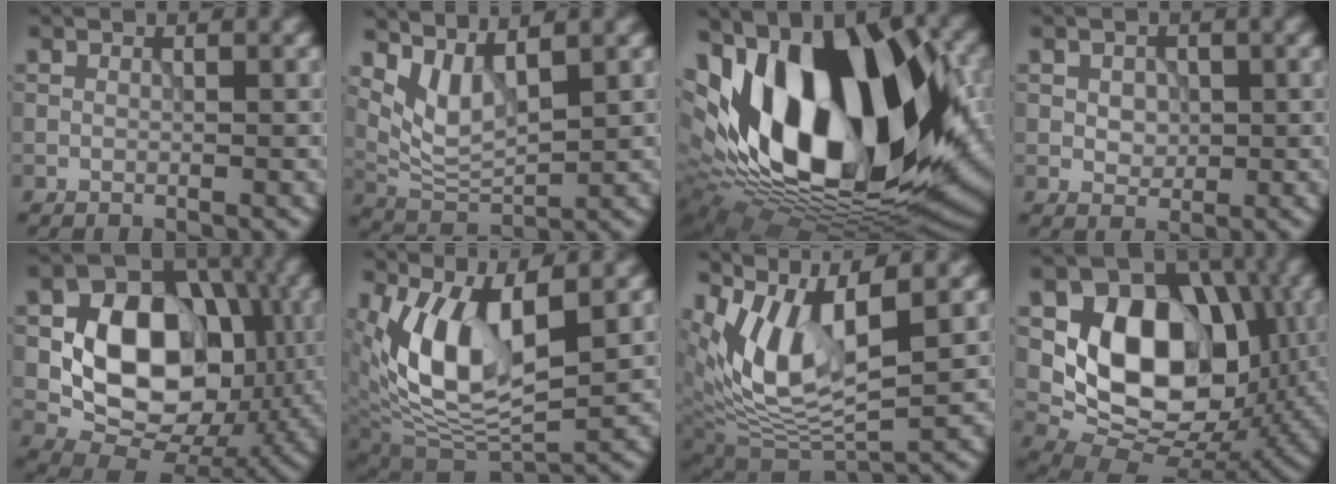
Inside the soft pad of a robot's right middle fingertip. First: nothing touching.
{"total": 4.4, "force": [2.4, 1.8, 3.2], "torque": [-0.071, -0.015, 0.051]}
{"total": 18.5, "force": [1.6, 10.0, 15.6], "torque": [-0.256, 0.003, 0.012]}
{"total": 1.9, "force": [0.2, 1.5, 1.2], "torque": [-0.025, 0.000, 0.000]}
{"total": 12.0, "force": [0.0, 8.8, 8.1], "torque": [-0.129, -0.001, -0.002]}
{"total": 8.6, "force": [2.0, 4.0, 7.4], "torque": [-0.150, -0.016, 0.038]}
{"total": 8.6, "force": [3.3, 3.3, 7.2], "torque": [-0.145, -0.009, 0.068]}
{"total": 11.7, "force": [1.4, 8.5, 7.9], "torque": [-0.129, -0.008, 0.022]}